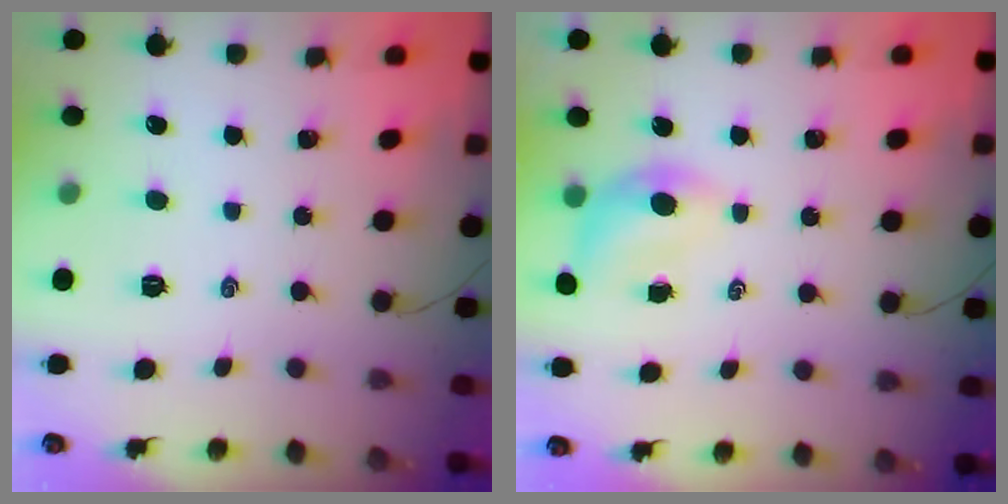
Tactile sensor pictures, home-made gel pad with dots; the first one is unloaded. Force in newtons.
{"total": 4.0, "press": 3.9, "slide": 0.9}